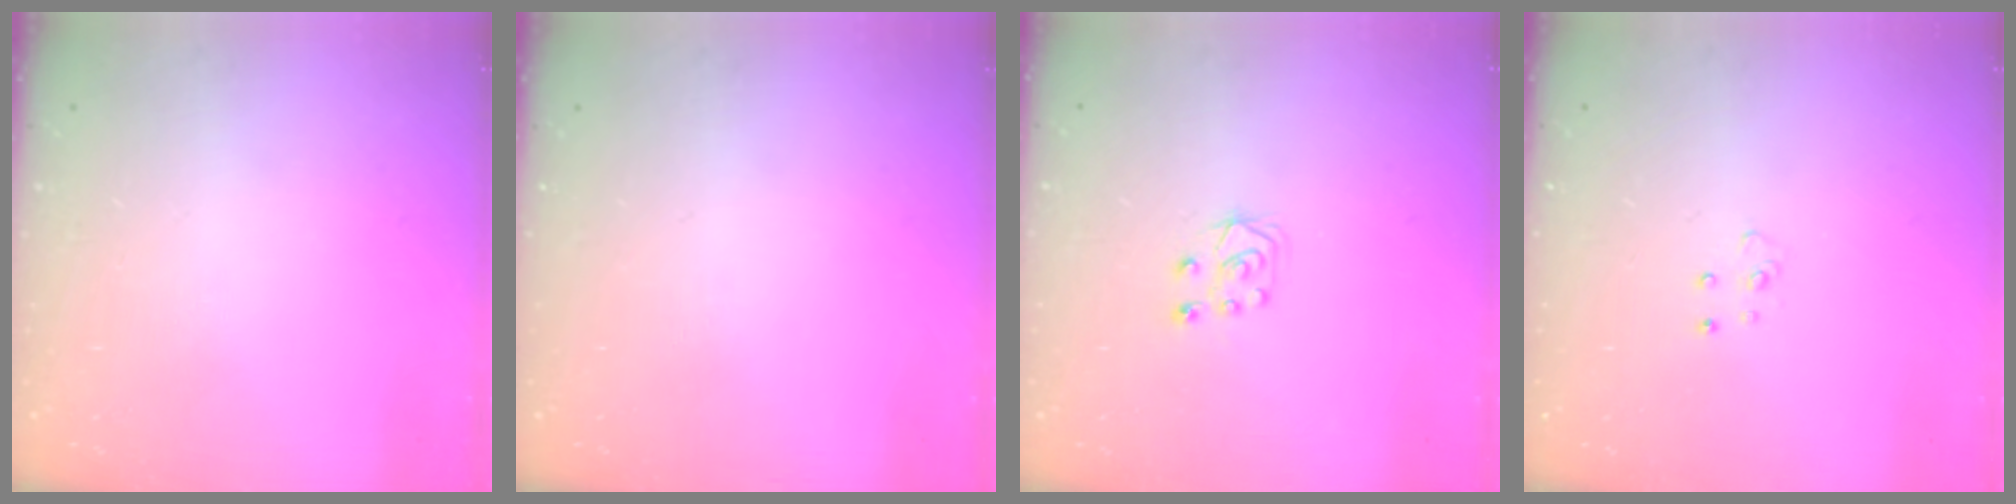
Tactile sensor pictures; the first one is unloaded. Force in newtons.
{"total": 0.0}
{"total": 6.4, "press": 6.4, "slide": 0.6}
{"total": 3.1, "press": 3.1, "slide": 0.3}